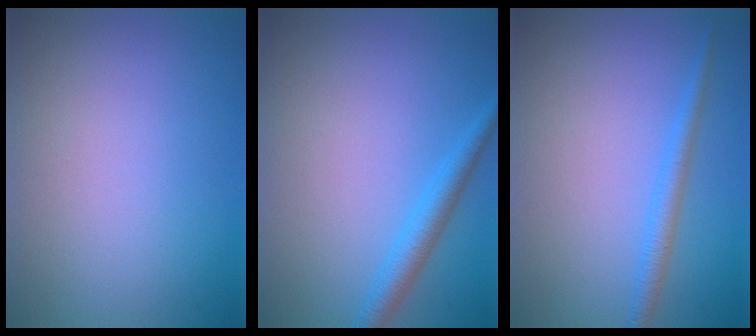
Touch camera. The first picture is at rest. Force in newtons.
{"total": 2.5, "press": 2.5, "slide": 0.1}
{"total": 1.8, "press": 1.8, "slide": 0.1}